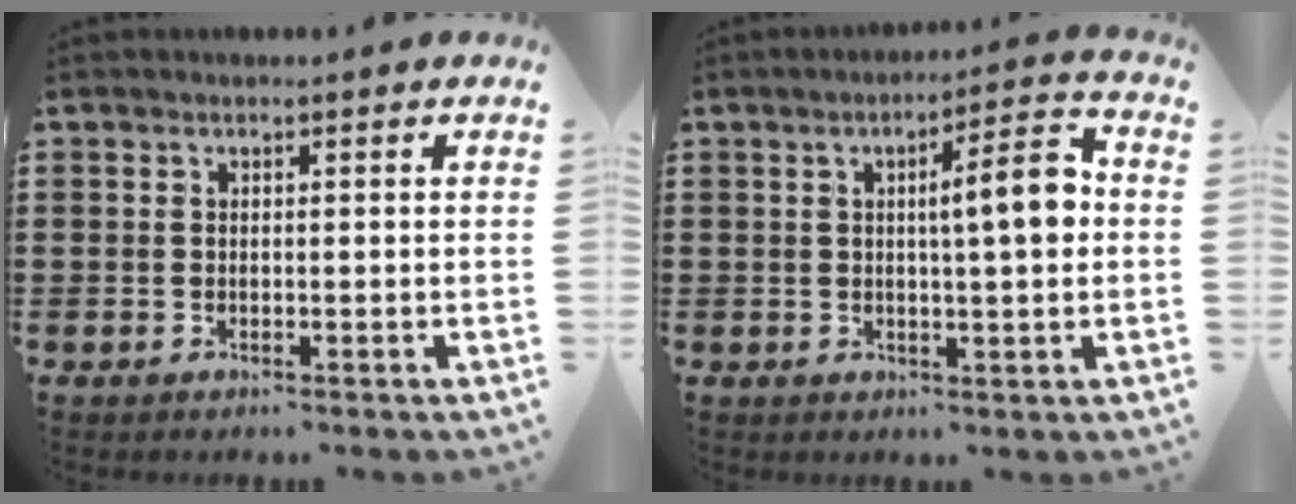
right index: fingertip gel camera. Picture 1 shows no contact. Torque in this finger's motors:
{"motor_torque": [1.32, -0.07, 0.30, 0.15]}